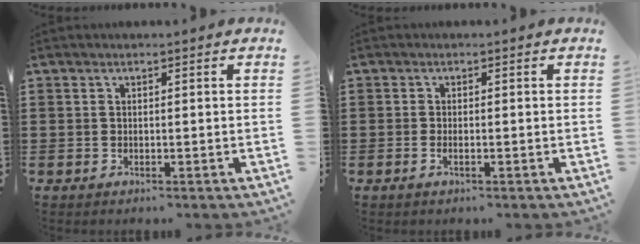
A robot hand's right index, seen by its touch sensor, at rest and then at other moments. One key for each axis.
{"total": 0.8, "fx": -0.4, "fy": 0.2, "fz": 0.7, "tx": -0.015, "ty": -0.003, "tz": -0.007}